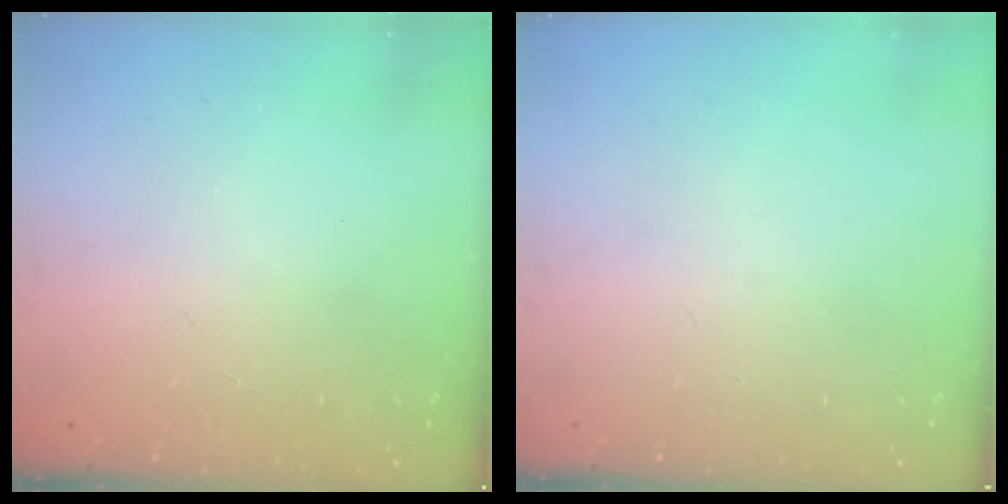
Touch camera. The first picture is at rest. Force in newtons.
{"total": 0.0}